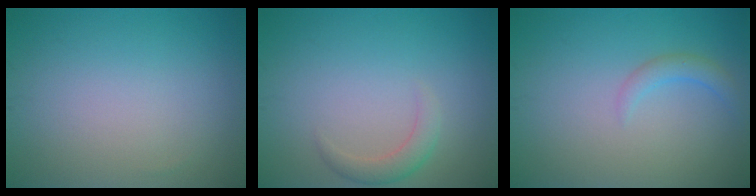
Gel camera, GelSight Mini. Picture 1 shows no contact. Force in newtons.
{"total": 1.9, "press": 1.9, "slide": 0.0}
{"total": 1.5, "press": 1.5, "slide": 0.2}